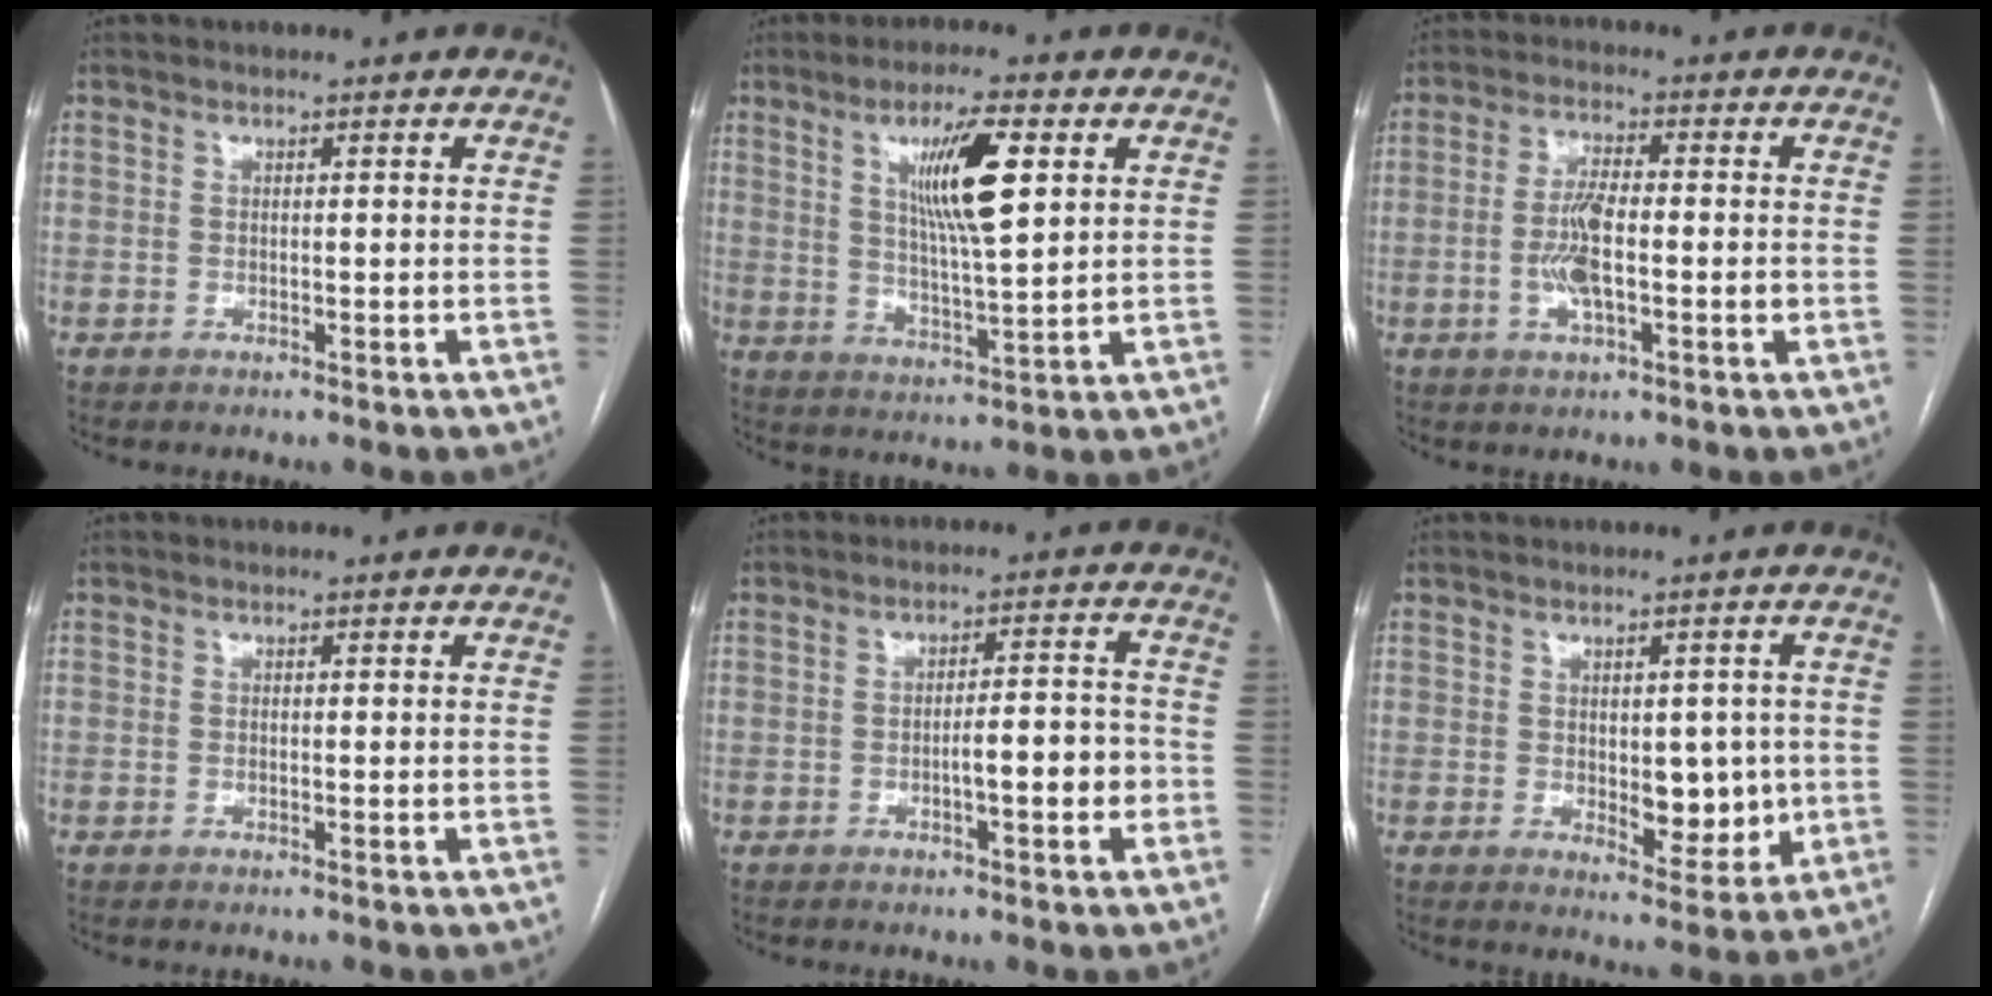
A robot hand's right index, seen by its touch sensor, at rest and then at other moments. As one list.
[{"total": 10.5, "force": [3.7, 1.2, 9.8], "torque": [-0.171, 0.001, 0.064]}, {"total": 6.8, "force": [-1.2, 1.9, 6.4], "torque": [-0.131, 0.007, -0.022]}, {"total": 0.0}, {"total": 5.4, "force": [-1.8, 1.0, 5.0], "torque": [-0.073, 0.016, -0.023]}, {"total": 6.5, "force": [-0.2, 3.4, 5.5], "torque": [-0.064, -0.002, 0.010]}]